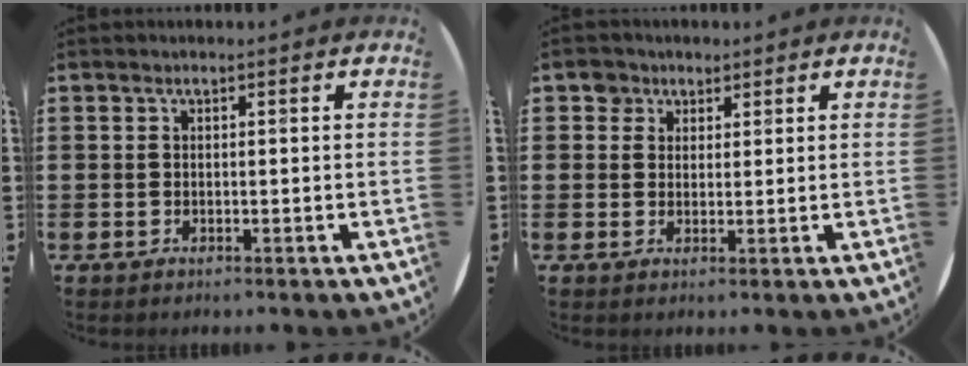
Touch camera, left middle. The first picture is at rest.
{"total": 2.7, "force": [1.9, 2.0, 0.2], "torque": [0.005, 0.003, 0.033]}